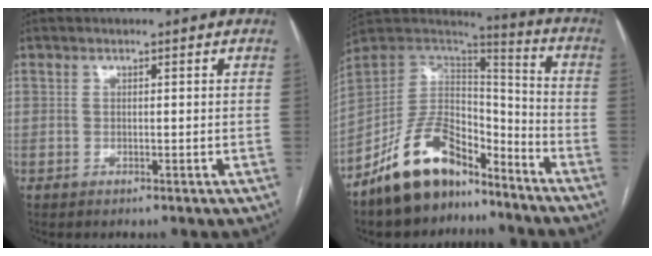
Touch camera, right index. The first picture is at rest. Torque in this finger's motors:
{"motor_torque": [0.12, -0.32, -0.02, -0.11]}